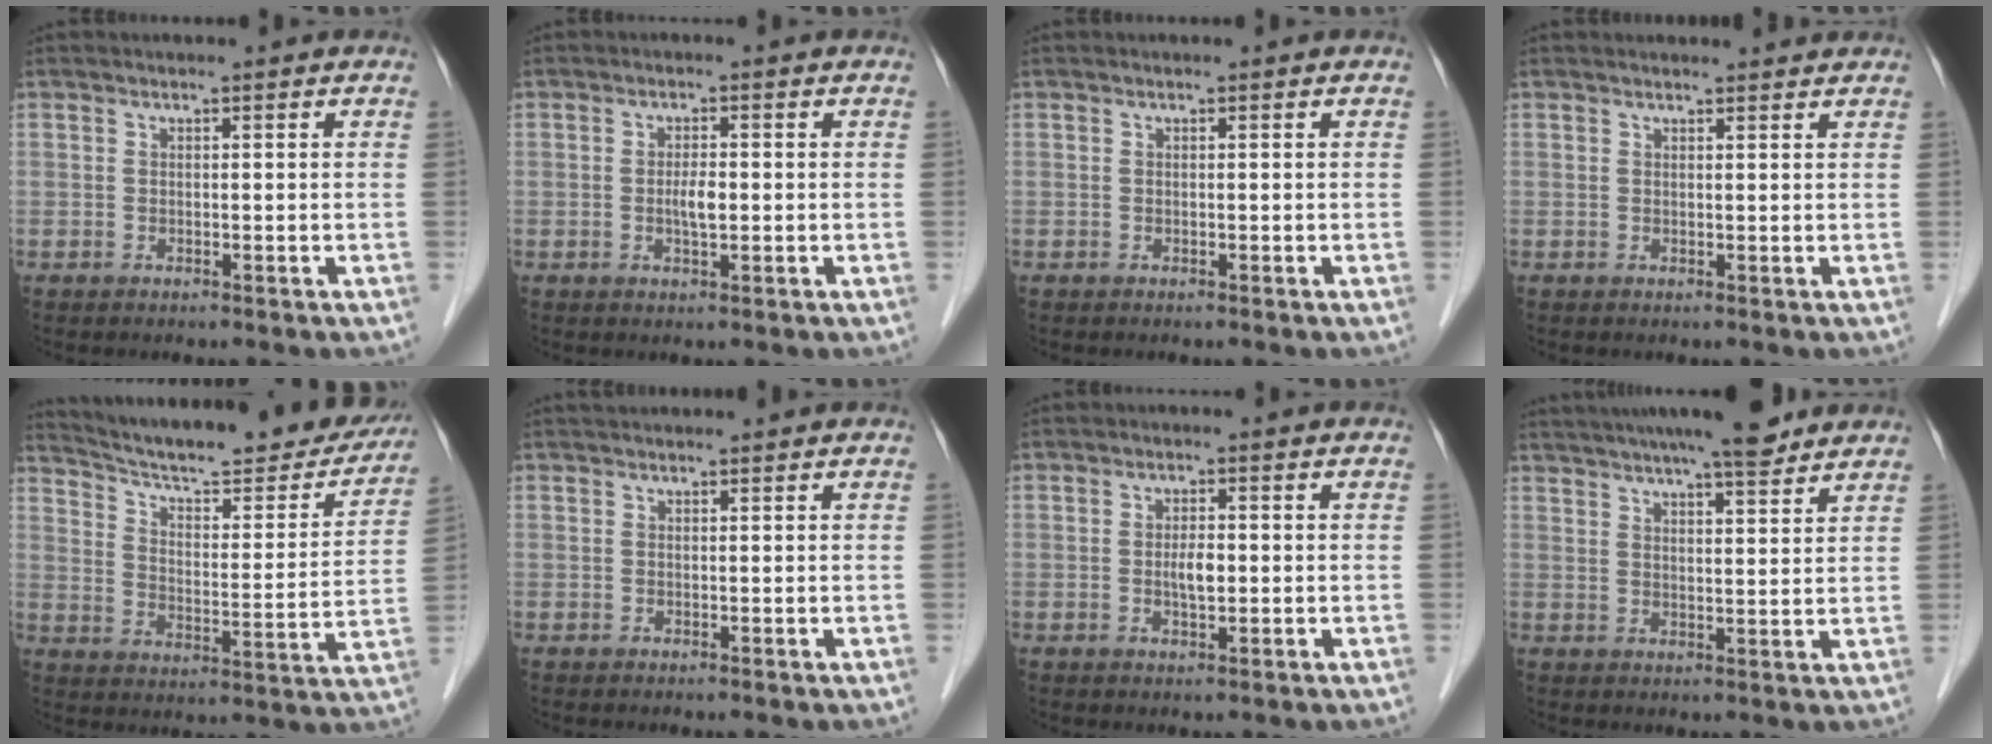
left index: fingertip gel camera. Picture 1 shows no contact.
{"total": 2.5, "force": [-1.5, 0.4, 2.0], "torque": [-0.039, -0.005, -0.025]}
{"total": 0.0}
{"total": 2.1, "force": [2.0, 0.2, 0.3], "torque": [-0.007, 0.002, 0.014]}
{"total": 24.7, "force": [22.1, 4.2, 10.3], "torque": [-0.153, -0.045, 0.288]}
{"total": 1.4, "force": [1.3, 0.1, 0.6], "torque": [-0.004, 0.023, 0.015]}
{"total": 2.7, "force": [-1.4, 0.7, 2.2], "torque": [-0.041, -0.005, -0.022]}
{"total": 12.7, "force": [10.6, 1.4, 6.8], "torque": [-0.109, 0.017, 0.148]}